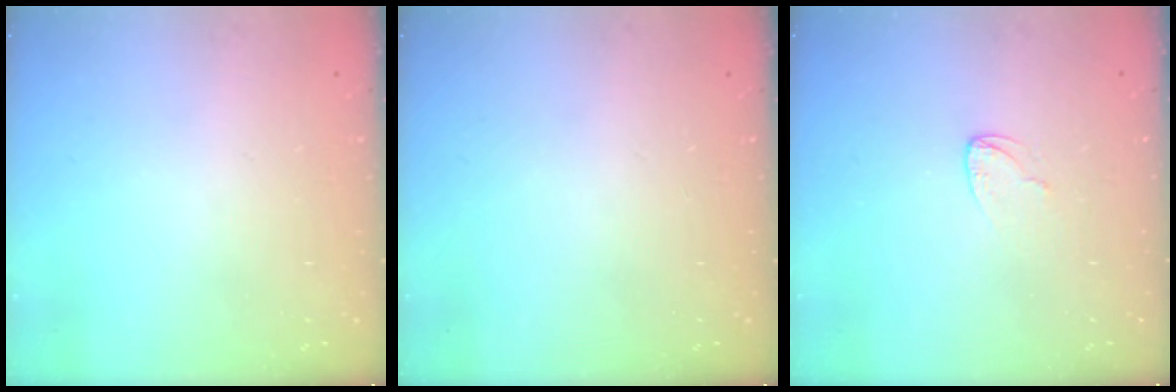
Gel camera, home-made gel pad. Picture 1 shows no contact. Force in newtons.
{"total": 0.0}
{"total": 3.8, "press": 3.8, "slide": 0.3}